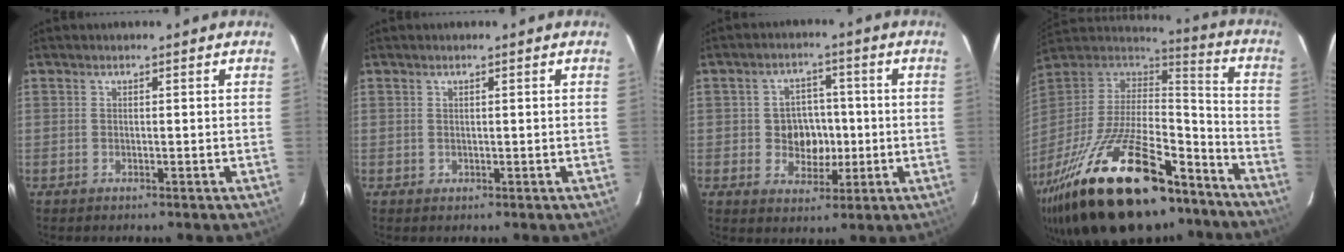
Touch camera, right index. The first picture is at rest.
{"total": 0.6, "force": [0.2, 0.5, 0.1], "torque": [0.003, 0.004, 0.003]}
{"total": 6.9, "force": [-0.6, 6.0, 3.4], "torque": [-0.067, 0.014, 0.001]}
{"total": 35.1, "force": [-23.0, 13.7, 22.8], "torque": [-0.438, -0.036, -0.350]}